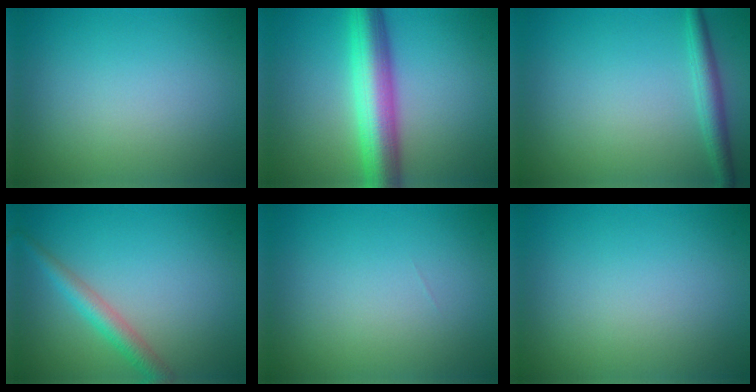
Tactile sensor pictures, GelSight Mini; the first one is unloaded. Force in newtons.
{"total": 7.9, "press": 7.9, "slide": 0.2}
{"total": 2.2, "press": 2.2, "slide": 0.1}
{"total": 2.9, "press": 2.9, "slide": 0.1}
{"total": 0.0}
{"total": 0.0}